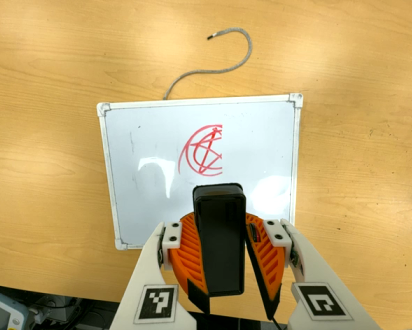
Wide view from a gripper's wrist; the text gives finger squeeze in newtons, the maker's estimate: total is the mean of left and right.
{"total": 11.6, "left": 11.6, "right": 11.5}